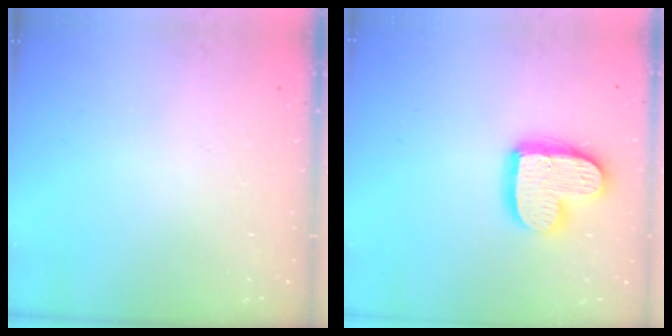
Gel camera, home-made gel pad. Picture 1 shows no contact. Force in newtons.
{"total": 14.9, "press": 14.9, "slide": 1.1}